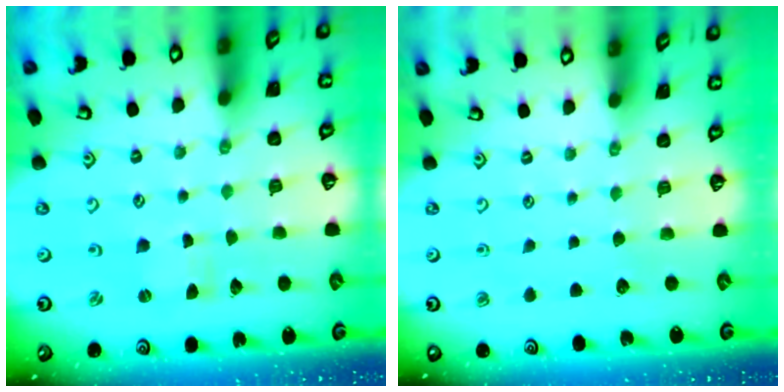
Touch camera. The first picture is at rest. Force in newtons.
{"total": 0.0}